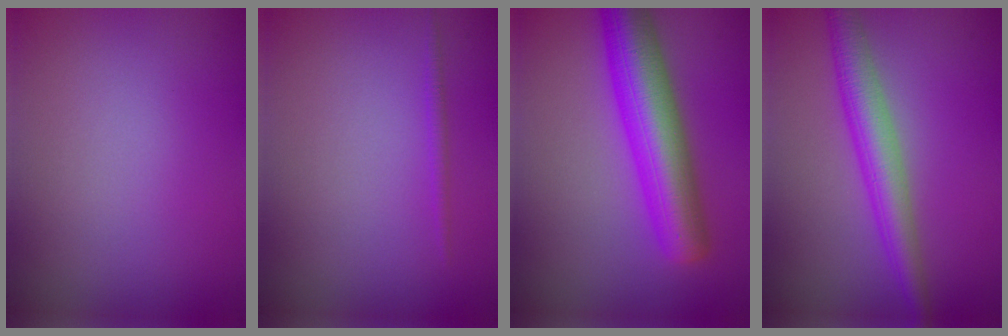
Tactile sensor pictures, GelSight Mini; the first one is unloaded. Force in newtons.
{"total": 0.8, "press": 0.8, "slide": 0.1}
{"total": 8.4, "press": 8.4, "slide": 0.2}
{"total": 4.6, "press": 4.6, "slide": 0.0}